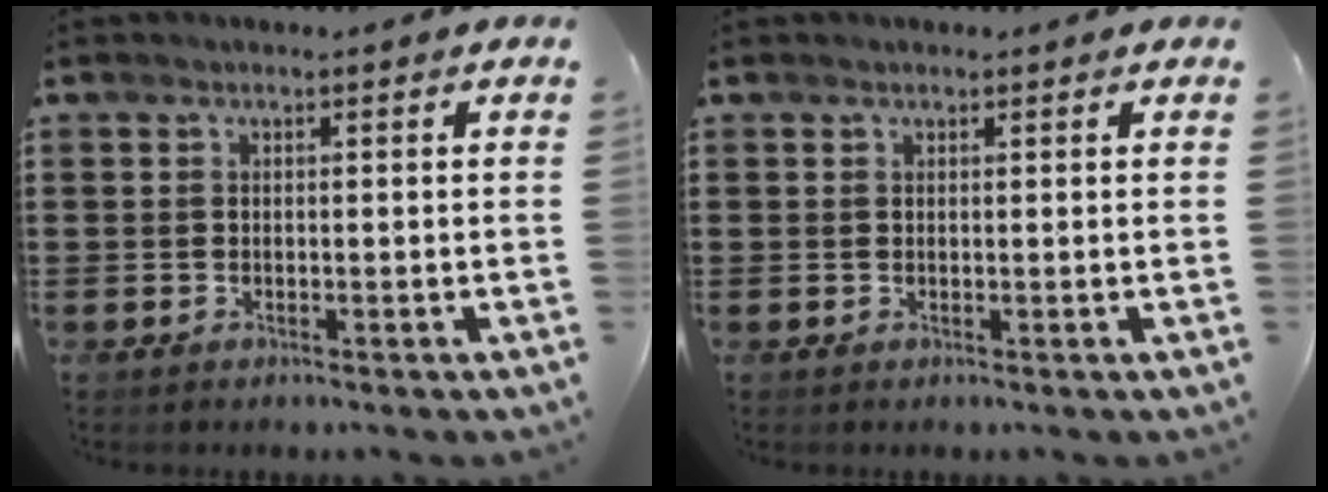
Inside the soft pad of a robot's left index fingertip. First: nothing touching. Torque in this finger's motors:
{"motor_torque": [0.28, 0.26, 0.03, -0.01]}